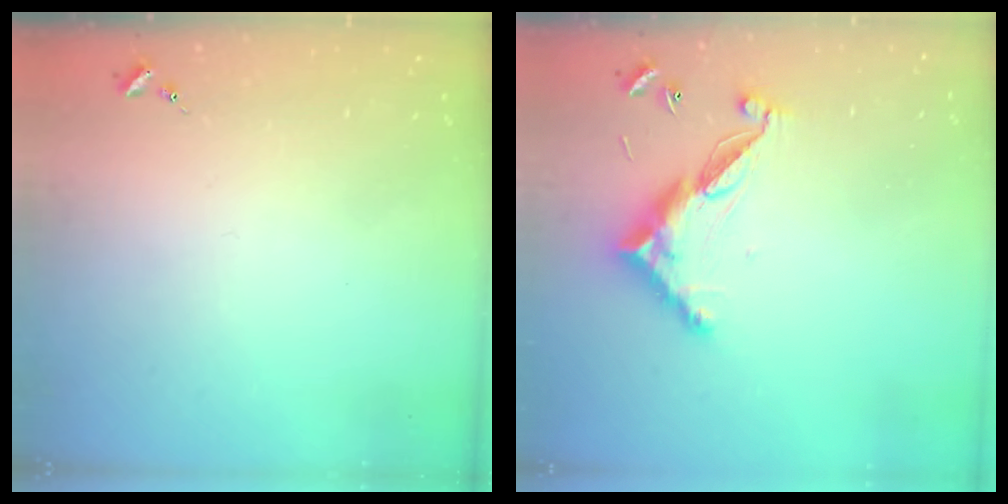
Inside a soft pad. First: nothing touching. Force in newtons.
{"total": 12.2, "press": 12.1, "slide": 0.3}